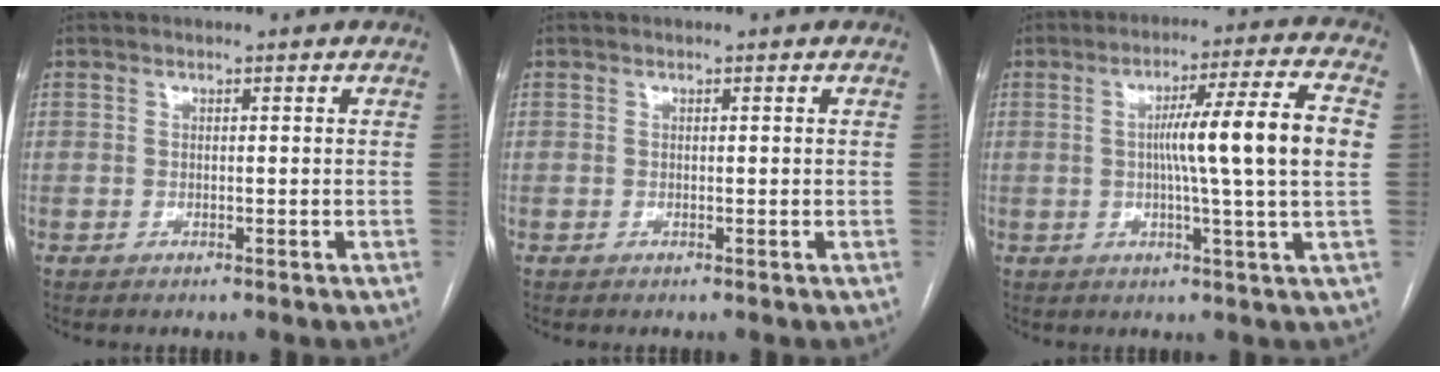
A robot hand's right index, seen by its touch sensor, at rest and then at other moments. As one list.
[{"total": 0.0}, {"total": 12.9, "force": [0.9, -1.4, 12.8], "torque": [-0.197, 0.007, 0.012]}]